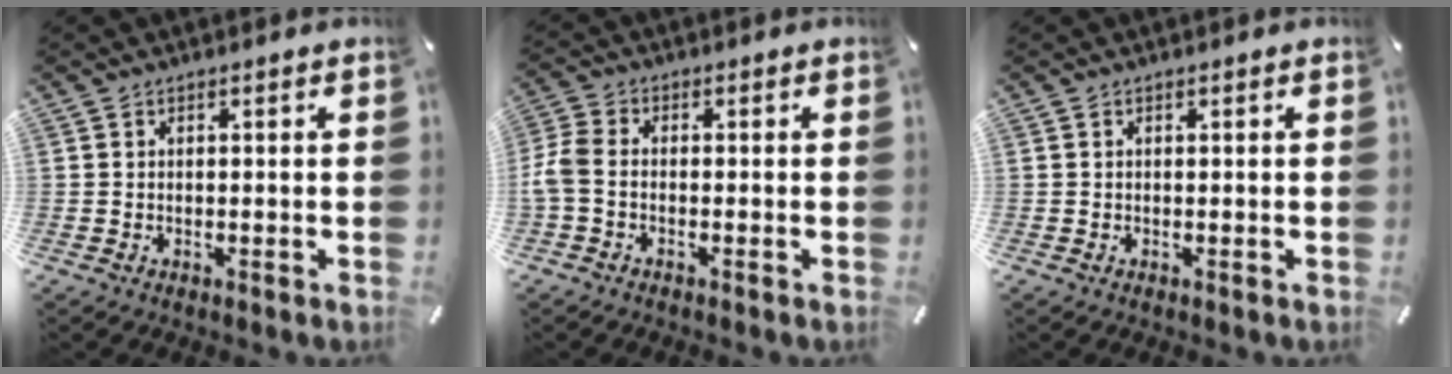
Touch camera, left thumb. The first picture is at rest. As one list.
[{"total": 4.8, "force": [-1.4, 2.6, 3.8], "torque": [-0.088, 0.001, -0.028]}, {"total": 0.0}]